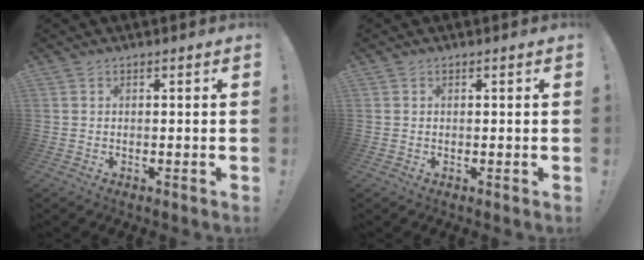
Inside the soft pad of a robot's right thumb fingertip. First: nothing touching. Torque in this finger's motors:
{"motor_torque": [-0.05, 0.17, 0.06, -0.19, 0.00]}